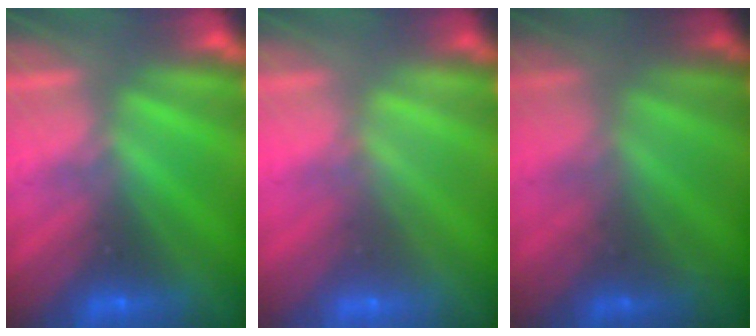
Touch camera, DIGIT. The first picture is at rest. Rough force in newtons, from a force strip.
{"total": 1.8}
{"total": 1.8}